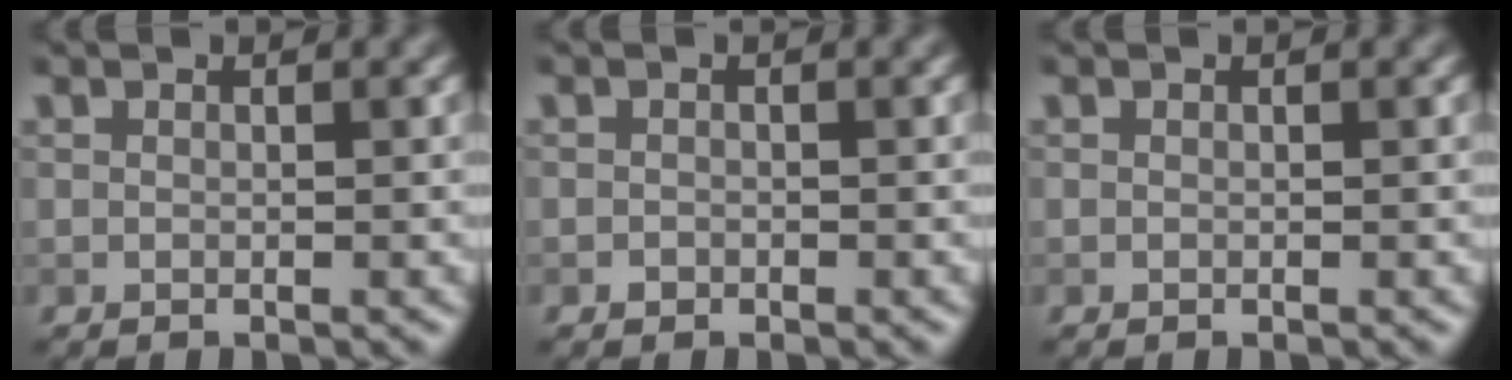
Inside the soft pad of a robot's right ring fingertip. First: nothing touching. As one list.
[{"total": 0.6, "force": [-0.3, 0.4, 0.1], "torque": [0.002, -0.004, -0.007]}, {"total": 0.0}]